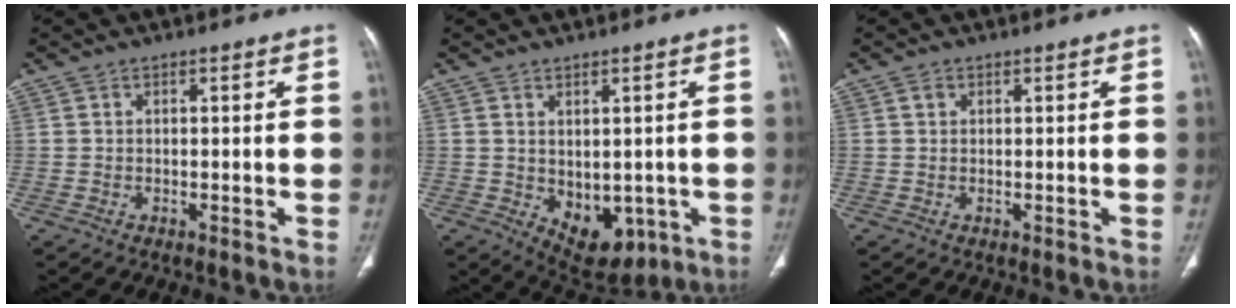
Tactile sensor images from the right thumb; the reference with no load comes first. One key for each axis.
{"total": 8.9, "fx": -2.0, "fy": 5.7, "fz": 6.6, "tx": -0.063, "ty": -0.003, "tz": -0.004}
{"total": 0.9, "fx": 0.4, "fy": 0.7, "fz": 0.4, "tx": -0.003, "ty": 0.001, "tz": 0.005}